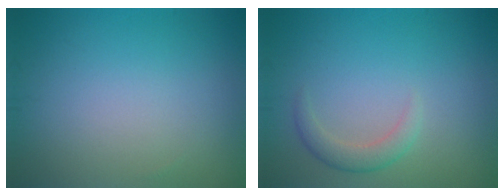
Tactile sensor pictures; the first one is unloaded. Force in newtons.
{"total": 2.0, "press": 2.0, "slide": 0.1}